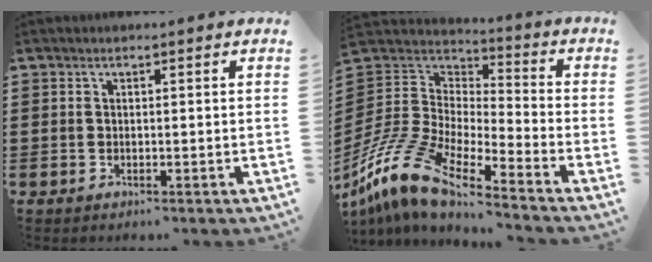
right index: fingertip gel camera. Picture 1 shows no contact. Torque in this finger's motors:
{"motor_torque": [0.35, 1.02, 0.34, 0.21]}